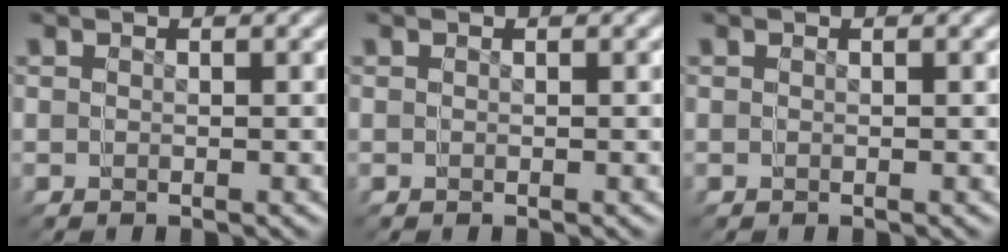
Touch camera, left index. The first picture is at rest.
{"total": 0.0}
{"total": 0.0}